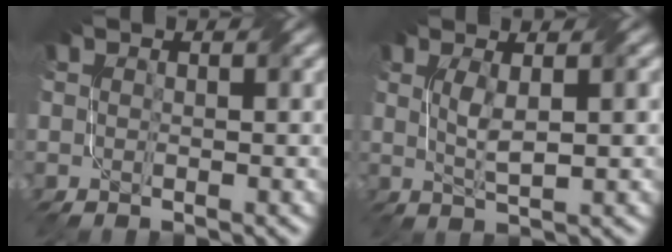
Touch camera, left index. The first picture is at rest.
{"total": 2.6, "force": [0.6, 0.5, 2.5], "torque": [-0.051, -0.003, 0.014]}